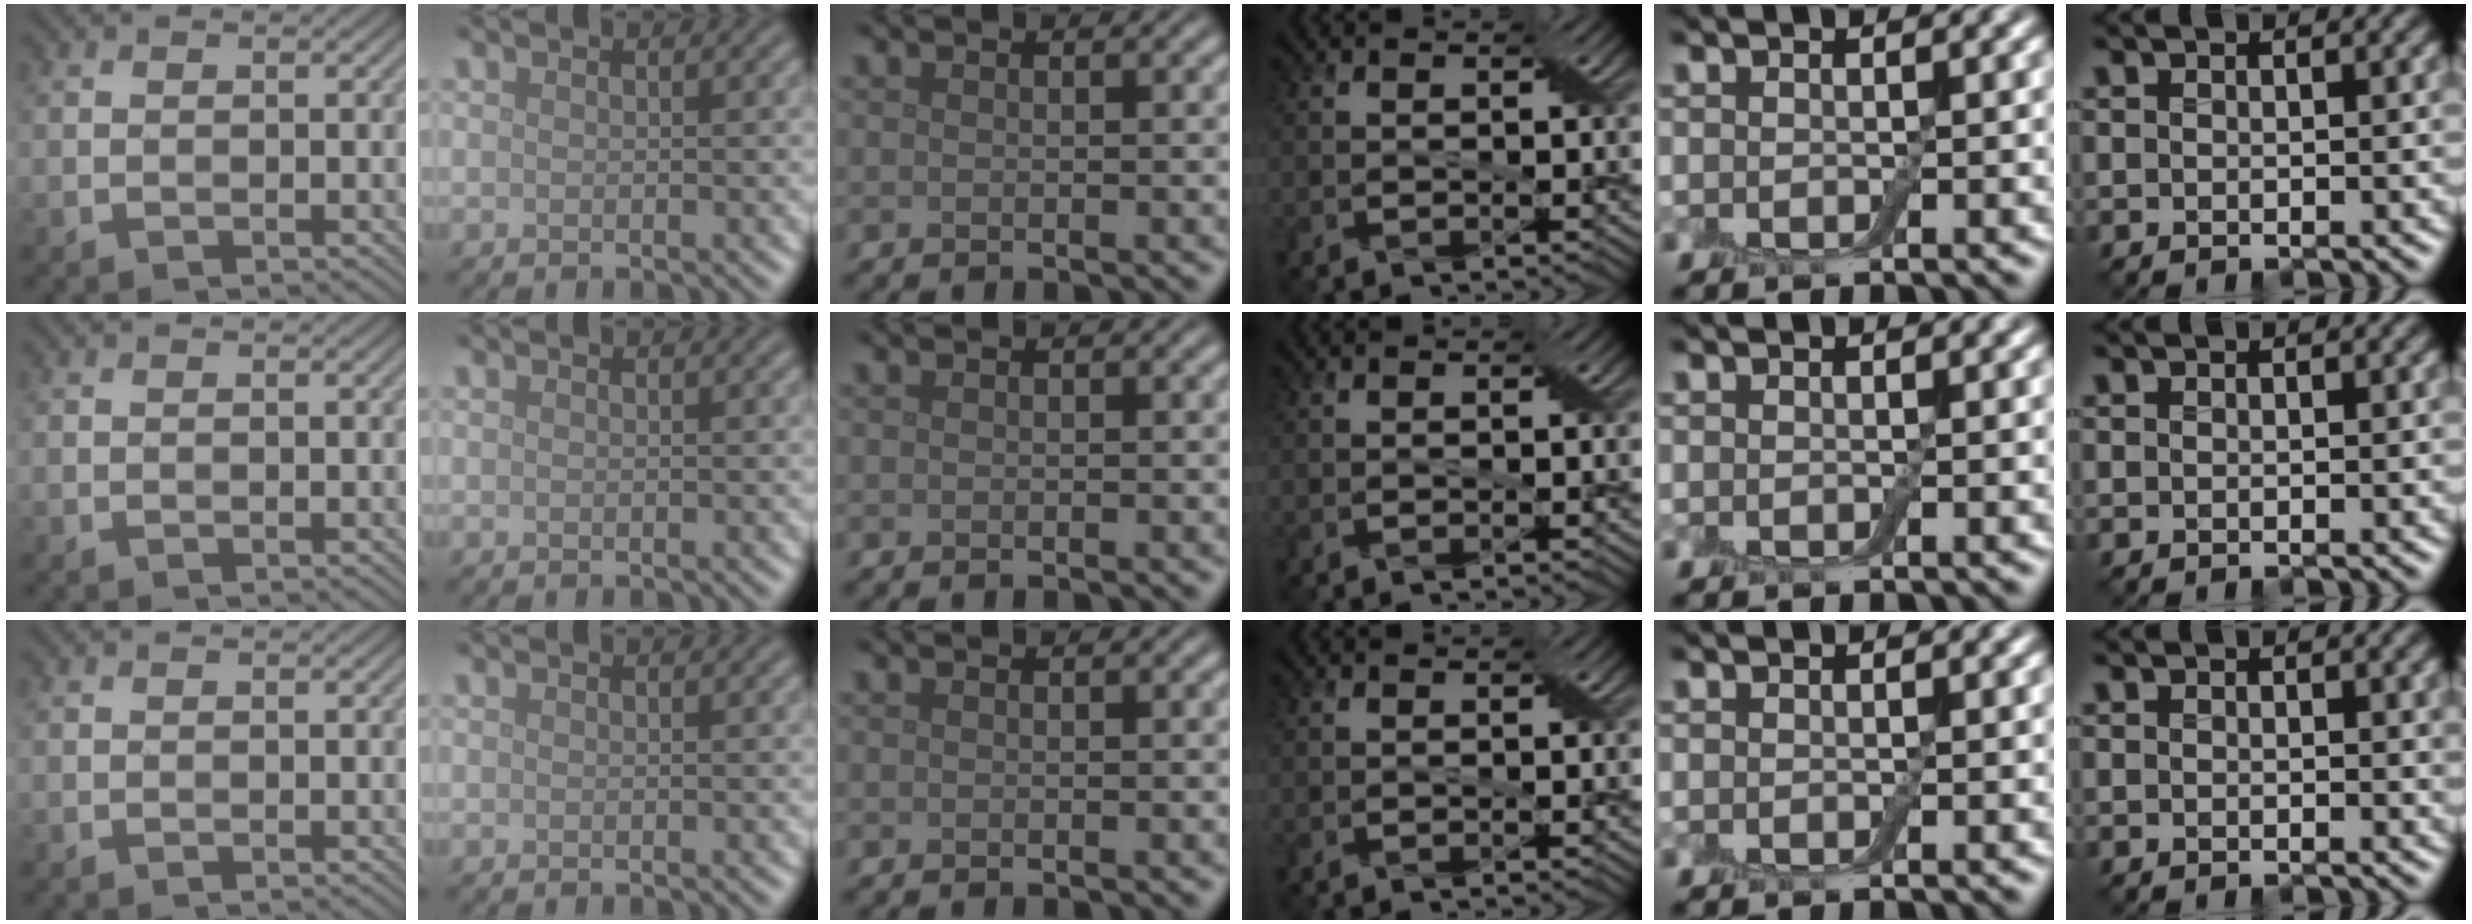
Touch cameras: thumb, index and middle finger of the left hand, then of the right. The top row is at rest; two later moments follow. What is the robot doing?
{"motion": "extract", "object": "drawer"}